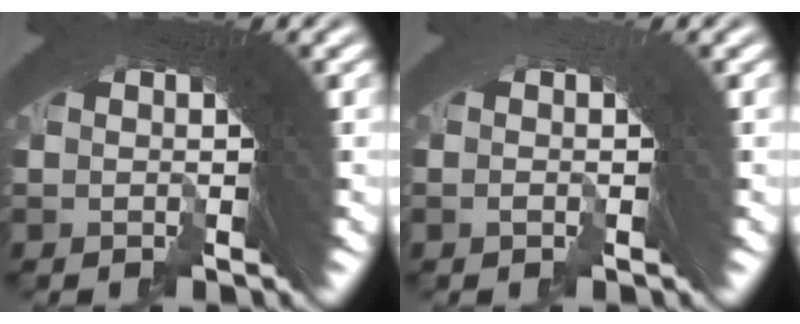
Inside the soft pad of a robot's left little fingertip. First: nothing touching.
{"total": 1.3, "force": [-1.2, -0.3, -0.4], "torque": [0.015, 0.008, -0.025]}